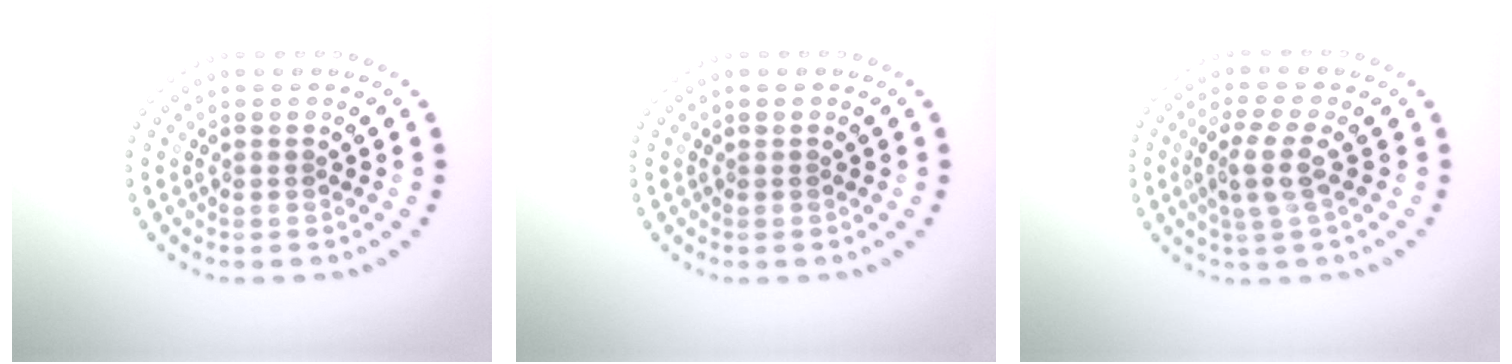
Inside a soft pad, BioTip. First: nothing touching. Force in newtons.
{"total": 0.0}
{"total": 2.9, "press": 2.2, "slide": 1.9}